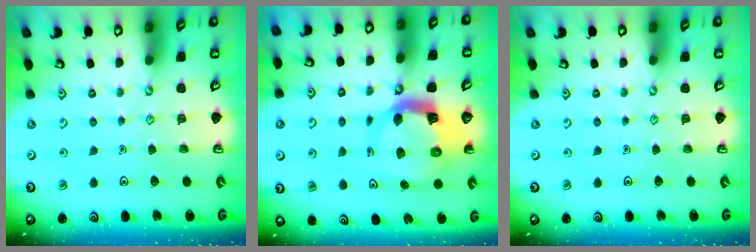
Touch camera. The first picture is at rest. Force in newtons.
{"total": 7.1, "press": 7.1, "slide": 1.0}
{"total": 0.0}